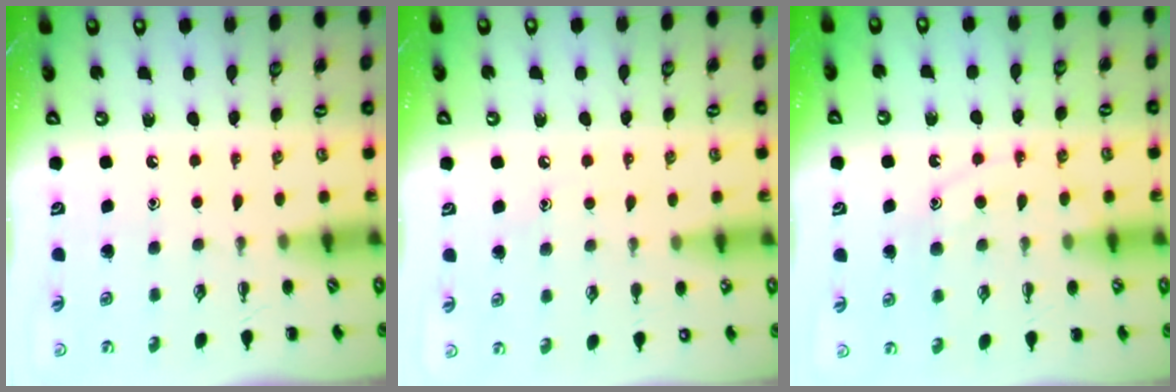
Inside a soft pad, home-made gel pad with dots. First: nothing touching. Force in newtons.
{"total": 6.4, "press": 6.2, "slide": 1.7}
{"total": 11.8, "press": 11.8, "slide": 0.9}